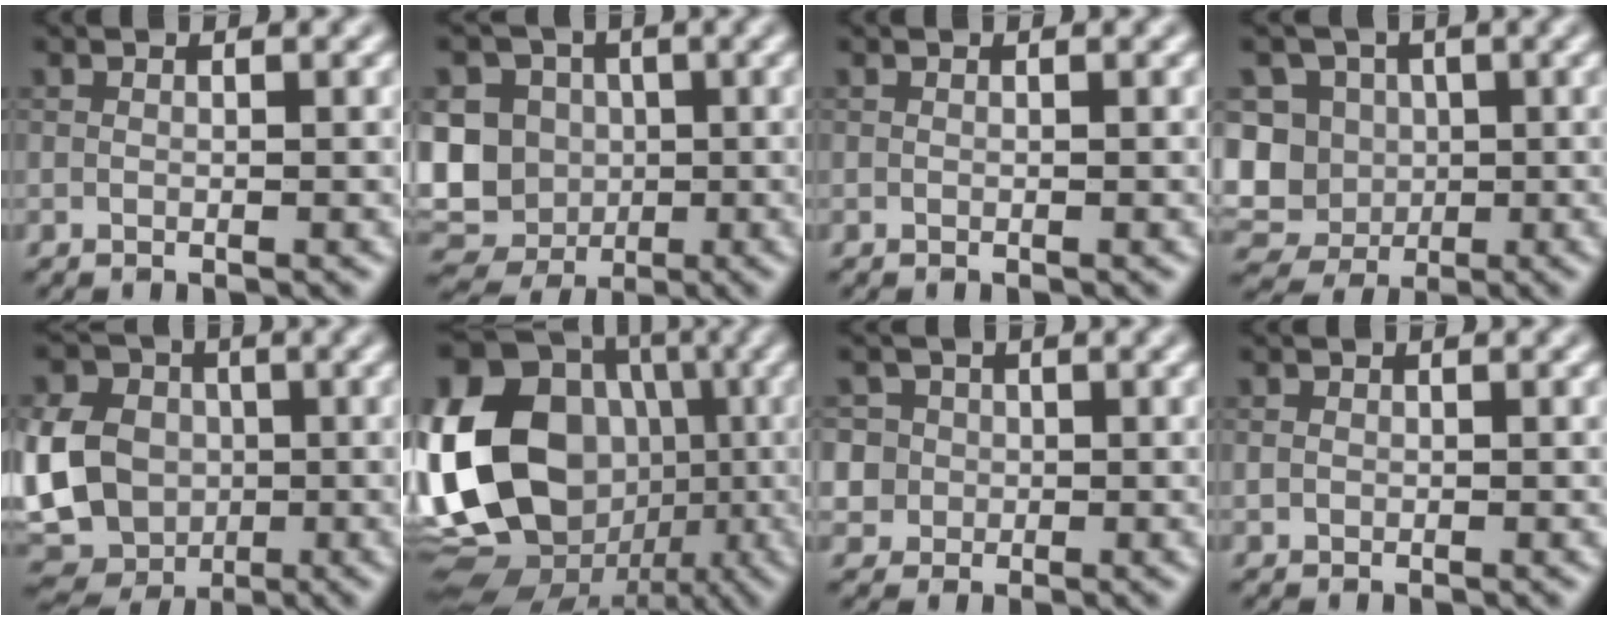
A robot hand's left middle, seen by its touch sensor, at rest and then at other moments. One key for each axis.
{"total": 11.1, "fx": 0.2, "fy": 9.8, "fz": 5.1, "tx": -0.093, "ty": 0.008, "tz": -0.024}
{"total": 0.0}
{"total": 10.5, "fx": -0.2, "fy": 9.5, "fz": 4.5, "tx": -0.096, "ty": 0.022, "tz": -0.042}
{"total": 11.6, "fx": -0.4, "fy": 9.6, "fz": 6.4, "tx": -0.123, "ty": 0.005, "tz": -0.035}
{"total": 20.9, "fx": -1.0, "fy": 17.4, "fz": 11.4, "tx": -0.220, "ty": 0.005, "tz": -0.049}
{"total": 5.1, "fx": 1.2, "fy": 4.7, "fz": 1.5, "tx": -0.026, "ty": 0.031, "tz": 0.006}
{"total": 0.8, "fx": 0.1, "fy": 0.7, "fz": 0.3, "tx": -0.005, "ty": -0.001, "tz": -0.001}